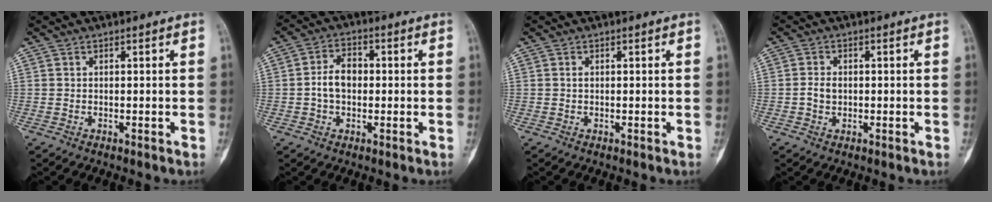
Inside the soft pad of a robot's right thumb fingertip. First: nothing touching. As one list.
[{"total": 5.8, "force": [-0.3, 4.0, 4.2], "torque": [-0.068, 0.019, -0.010]}, {"total": 0.6, "force": [0.1, 0.4, 0.4], "torque": [-0.007, 0.003, 0.002]}, {"total": 2.5, "force": [-0.2, 1.9, 1.6], "torque": [-0.027, 0.007, -0.005]}]